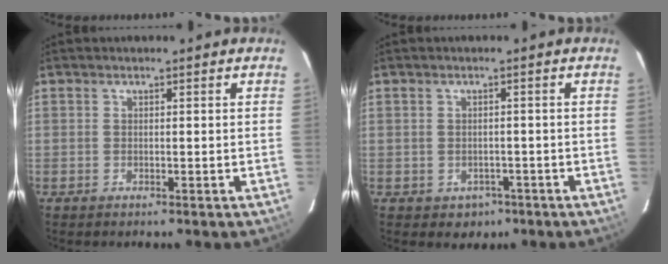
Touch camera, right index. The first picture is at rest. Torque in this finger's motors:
{"motor_torque": [0.06, -0.04, -0.04, -0.04]}